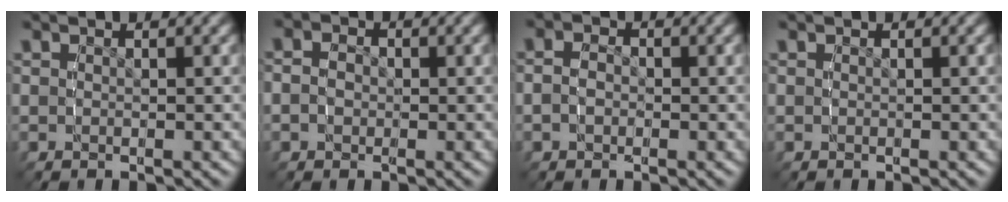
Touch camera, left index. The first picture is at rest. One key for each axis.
{"total": 2.7, "fx": -0.3, "fy": 2.3, "fz": 1.3, "tx": -0.039, "ty": -0.008, "tz": -0.005}
{"total": 2.1, "fx": -0.5, "fy": 1.6, "fz": 1.2, "tx": -0.027, "ty": -0.003, "tz": -0.009}
{"total": 0.0}